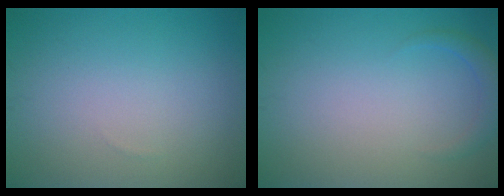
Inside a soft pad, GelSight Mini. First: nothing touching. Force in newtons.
{"total": 1.5, "press": 1.5, "slide": 0.2}